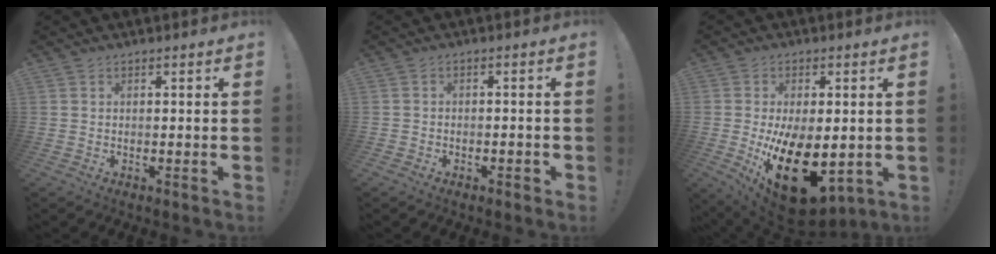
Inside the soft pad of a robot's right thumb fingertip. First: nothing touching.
{"total": 1.9, "force": [-1.4, 1.1, 0.6], "torque": [-0.005, 0.007, -0.025]}
{"total": 21.0, "force": [-4.0, 11.5, 17.1], "torque": [-0.268, -0.001, -0.044]}